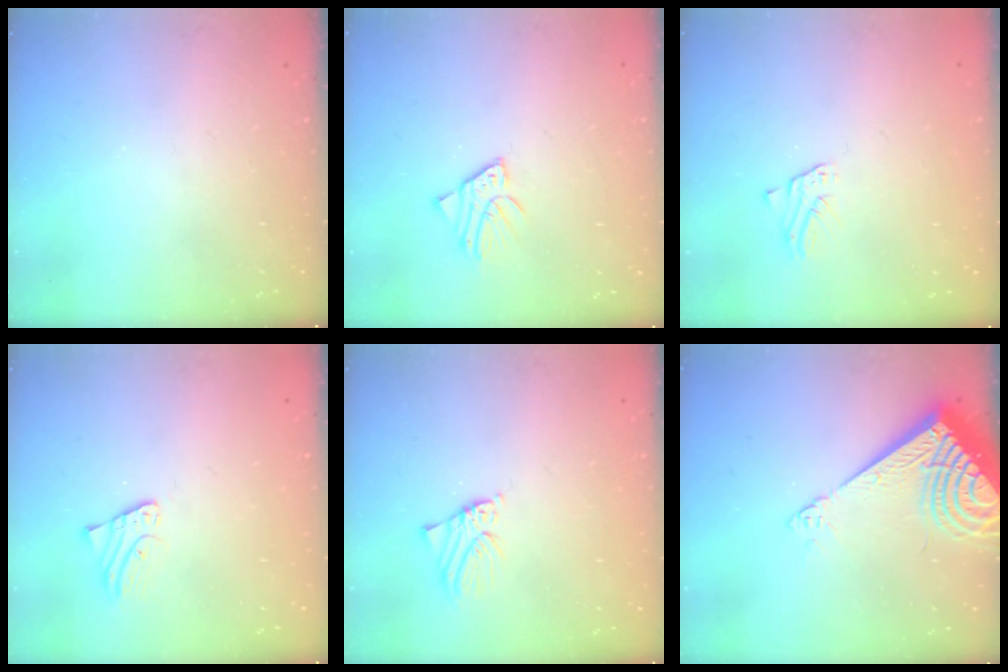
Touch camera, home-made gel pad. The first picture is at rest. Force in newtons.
{"total": 3.3, "press": 3.3, "slide": 0.4}
{"total": 1.9, "press": 1.9, "slide": 0.1}
{"total": 1.3, "press": 1.3, "slide": 0.1}
{"total": 1.6, "press": 1.6, "slide": 0.1}
{"total": 13.4, "press": 13.3, "slide": 1.8}